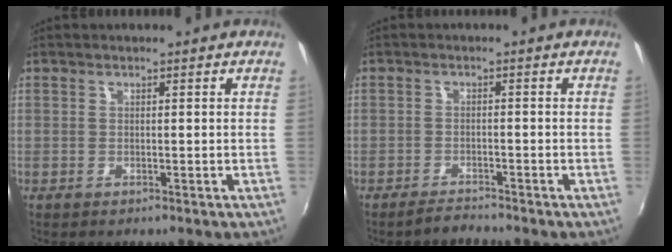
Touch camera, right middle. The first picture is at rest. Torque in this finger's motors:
{"motor_torque": [0.17, -0.25, -0.03, -0.02]}